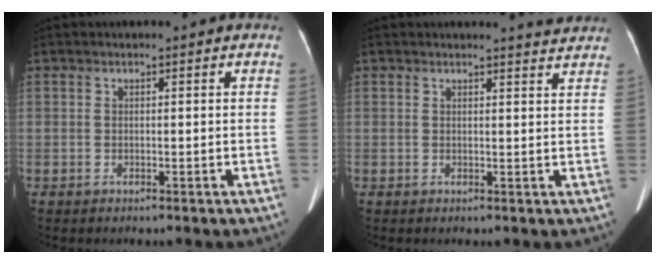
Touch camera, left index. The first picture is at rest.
{"total": 2.9, "force": [2.9, -0.2, 0.3], "torque": [-0.009, -0.009, 0.023]}